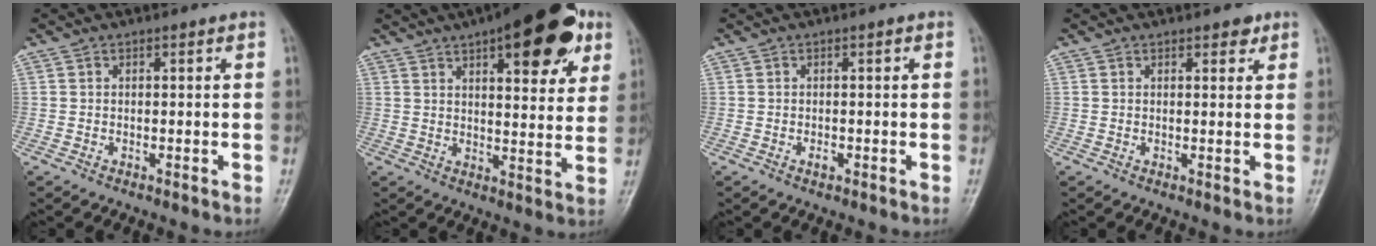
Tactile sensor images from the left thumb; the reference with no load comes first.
{"total": 19.8, "force": [10.0, 7.4, 15.4], "torque": [-0.181, -0.019, 0.136]}
{"total": 1.2, "force": [-0.3, 0.7, 1.0], "torque": [-0.012, 0.003, -0.005]}
{"total": 2.3, "force": [1.5, 1.1, 1.3], "torque": [-0.004, -0.006, 0.016]}